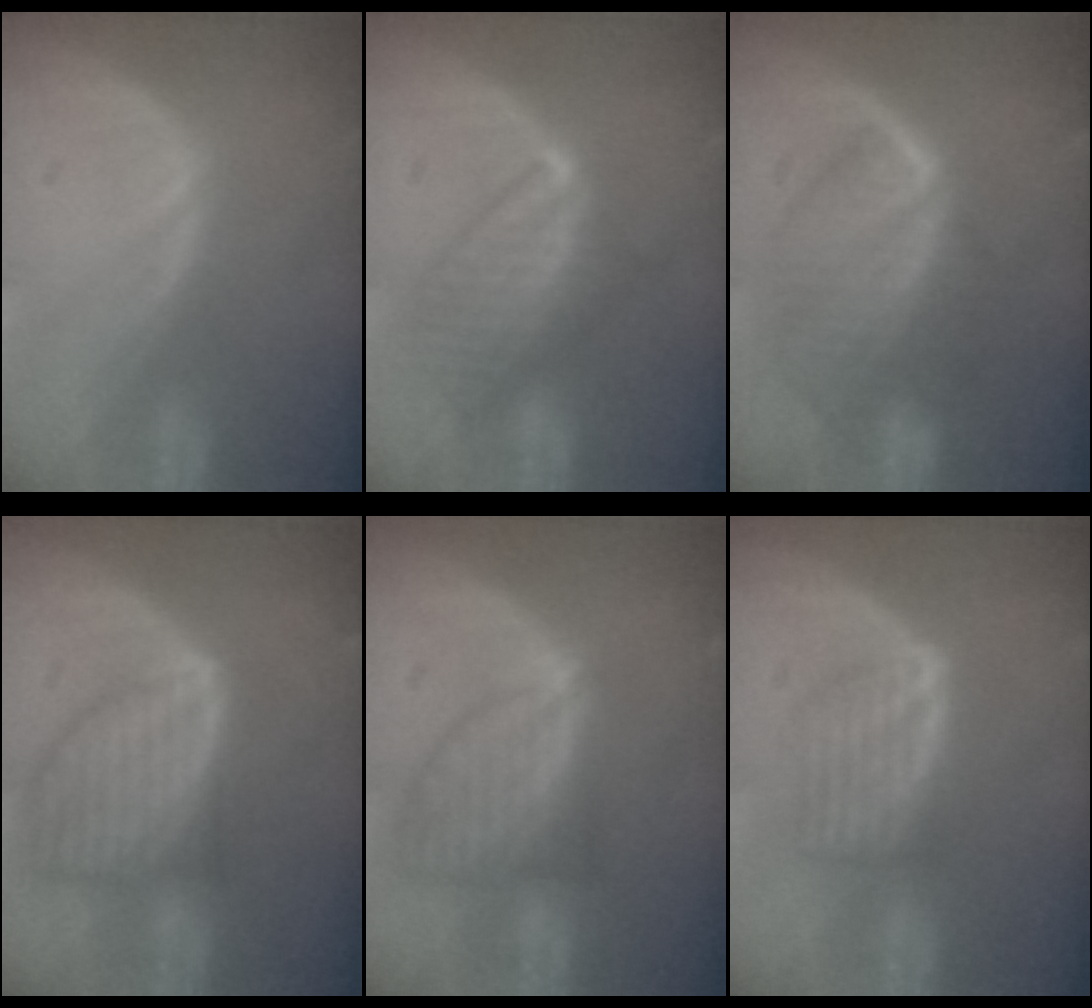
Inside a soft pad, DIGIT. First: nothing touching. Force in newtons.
{"total": 6.4, "press": 6.3, "slide": 0.8}
{"total": 8.1, "press": 8.1, "slide": 0.4}
{"total": 9.0, "press": 9.0, "slide": 0.6}
{"total": 7.4, "press": 6.8, "slide": 2.9}
{"total": 5.9, "press": 5.3, "slide": 2.6}